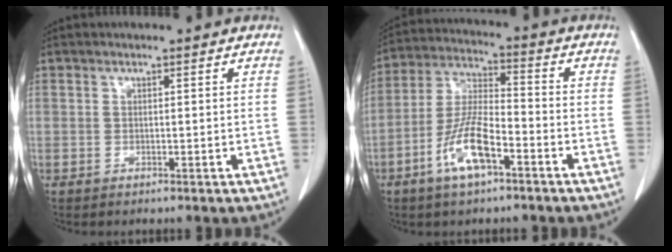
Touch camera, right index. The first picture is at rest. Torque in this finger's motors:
{"motor_torque": [0.86, -0.05, 0.42, 0.13]}